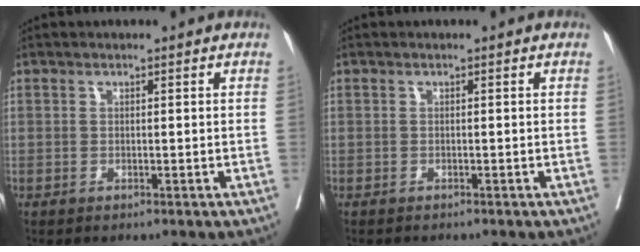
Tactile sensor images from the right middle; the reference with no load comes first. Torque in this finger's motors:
{"motor_torque": [0.06, -0.13, -0.01, 0.01]}